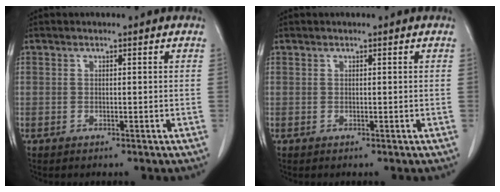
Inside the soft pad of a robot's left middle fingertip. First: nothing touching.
{"total": 0.0}